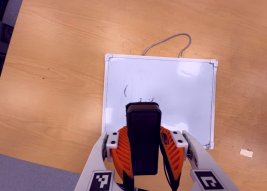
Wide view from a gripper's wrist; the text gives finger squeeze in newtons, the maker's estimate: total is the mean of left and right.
{"total": 6.2, "left": 5.5, "right": 7.0}